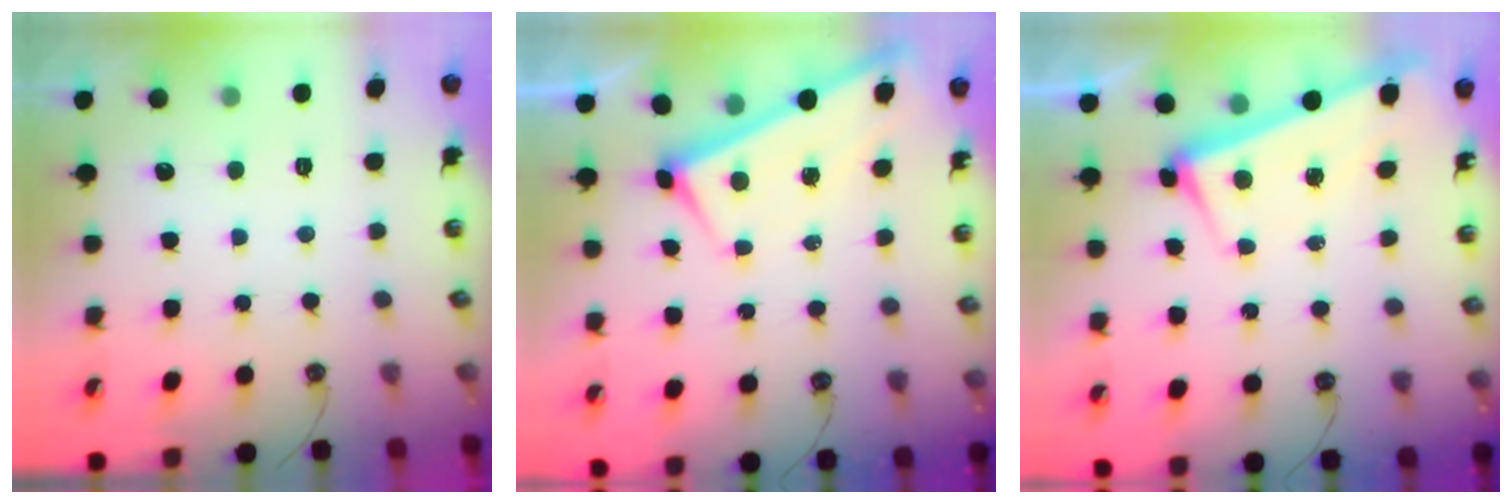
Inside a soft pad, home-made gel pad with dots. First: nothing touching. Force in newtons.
{"total": 1.7, "press": 1.7, "slide": 0.1}
{"total": 3.1, "press": 3.0, "slide": 0.8}